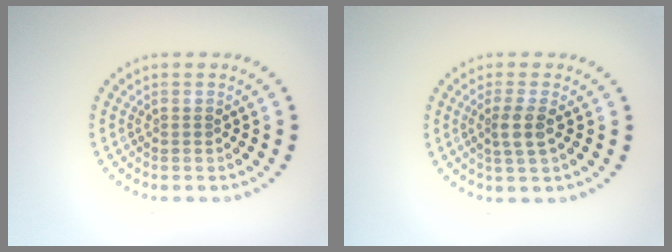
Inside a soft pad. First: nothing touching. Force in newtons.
{"total": 2.1, "press": 1.8, "slide": 1.2}